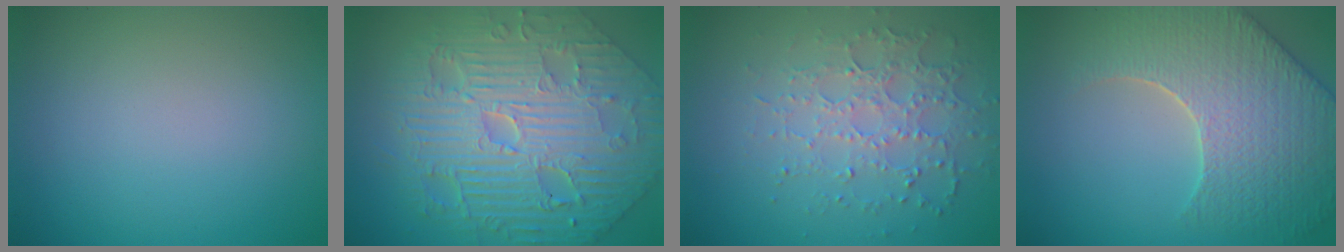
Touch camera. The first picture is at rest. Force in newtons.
{"total": 11.5, "press": 7.9, "slide": 8.4}
{"total": 3.4, "press": 3.2, "slide": 1.3}
{"total": 7.5, "press": 6.2, "slide": 4.2}